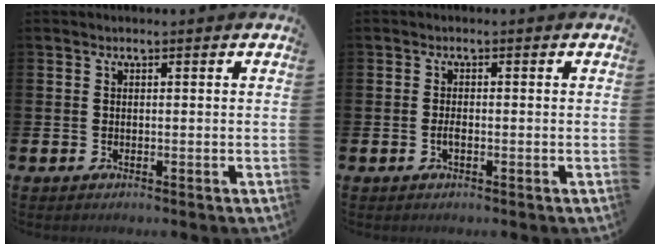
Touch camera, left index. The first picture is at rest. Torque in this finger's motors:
{"motor_torque": [0.30, 0.13, -0.01, 0.04]}